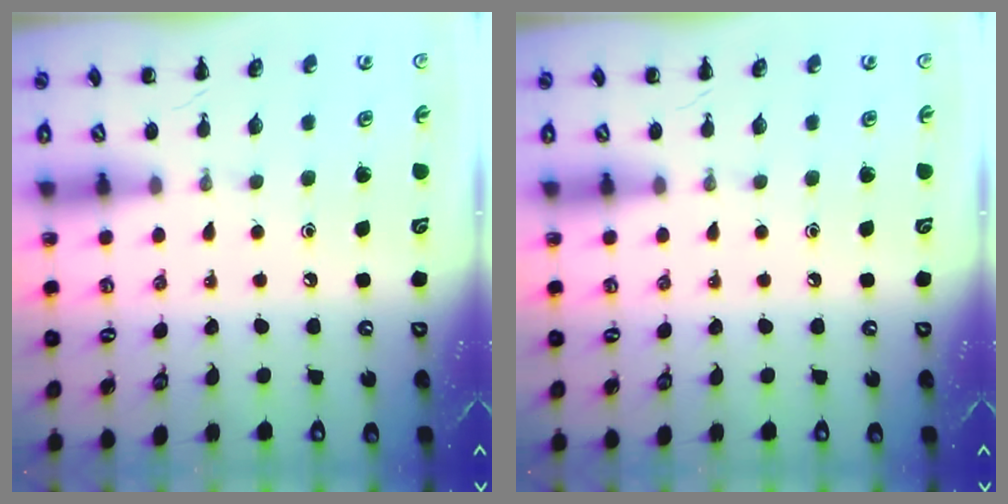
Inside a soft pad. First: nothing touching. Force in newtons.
{"total": 0.0}